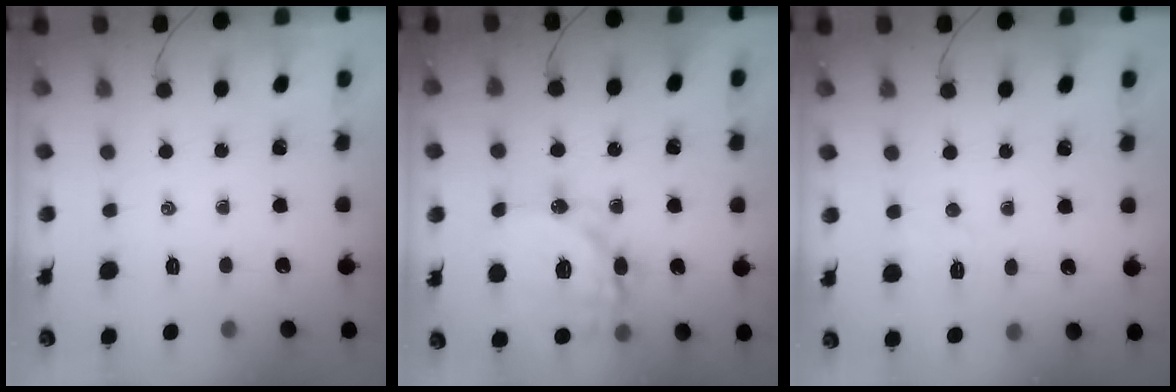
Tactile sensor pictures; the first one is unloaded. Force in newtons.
{"total": 18.3, "press": 18.0, "slide": 3.5}
{"total": 3.7, "press": 3.5, "slide": 1.1}